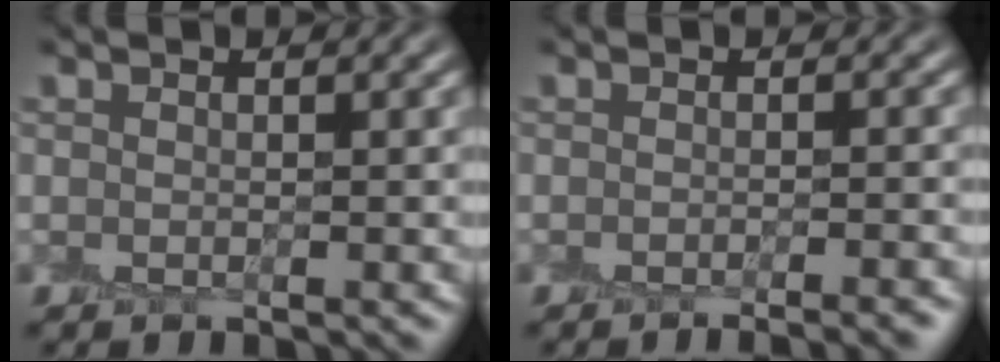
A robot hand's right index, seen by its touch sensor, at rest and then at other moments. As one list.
[{"total": 3.6, "force": [-2.4, 0.9, 2.6], "torque": [-0.013, 0.007, -0.029]}]